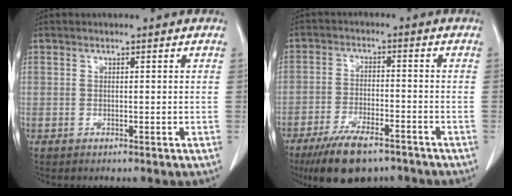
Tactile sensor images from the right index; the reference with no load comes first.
{"total": 10.7, "force": [-7.9, 3.5, 6.3], "torque": [-0.110, -0.015, -0.132]}